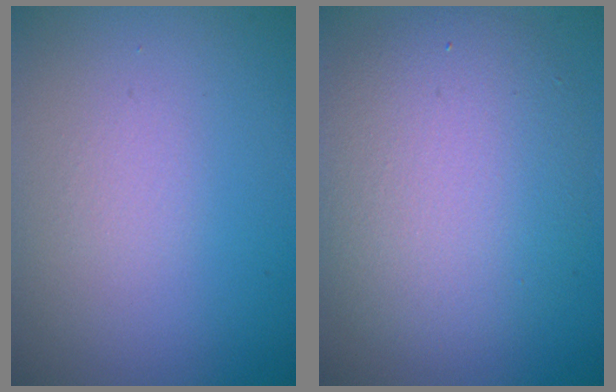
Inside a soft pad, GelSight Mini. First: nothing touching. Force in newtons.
{"total": 6.8, "press": 6.8, "slide": 0.7}